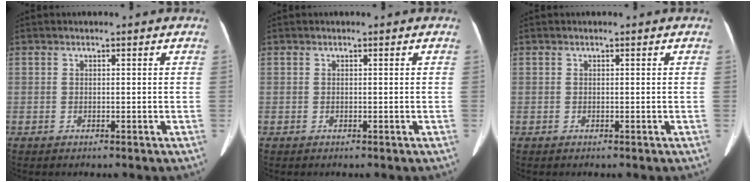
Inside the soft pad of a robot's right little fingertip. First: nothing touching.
{"total": 0.0}
{"total": 0.0}